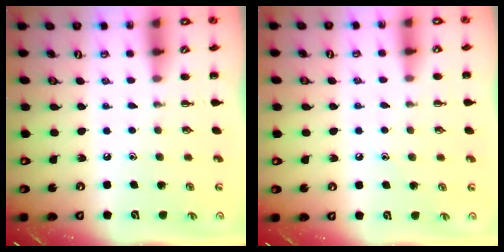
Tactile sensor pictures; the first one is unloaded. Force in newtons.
{"total": 6.2, "press": 6.0, "slide": 1.8}